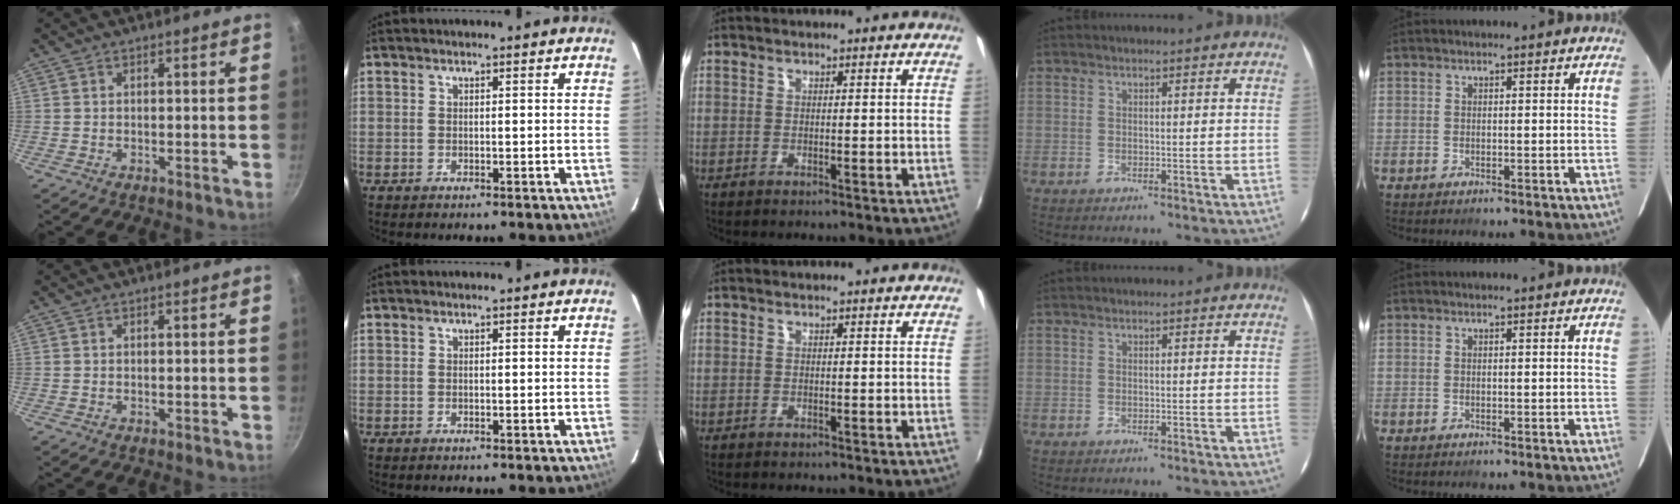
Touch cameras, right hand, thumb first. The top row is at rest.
{}